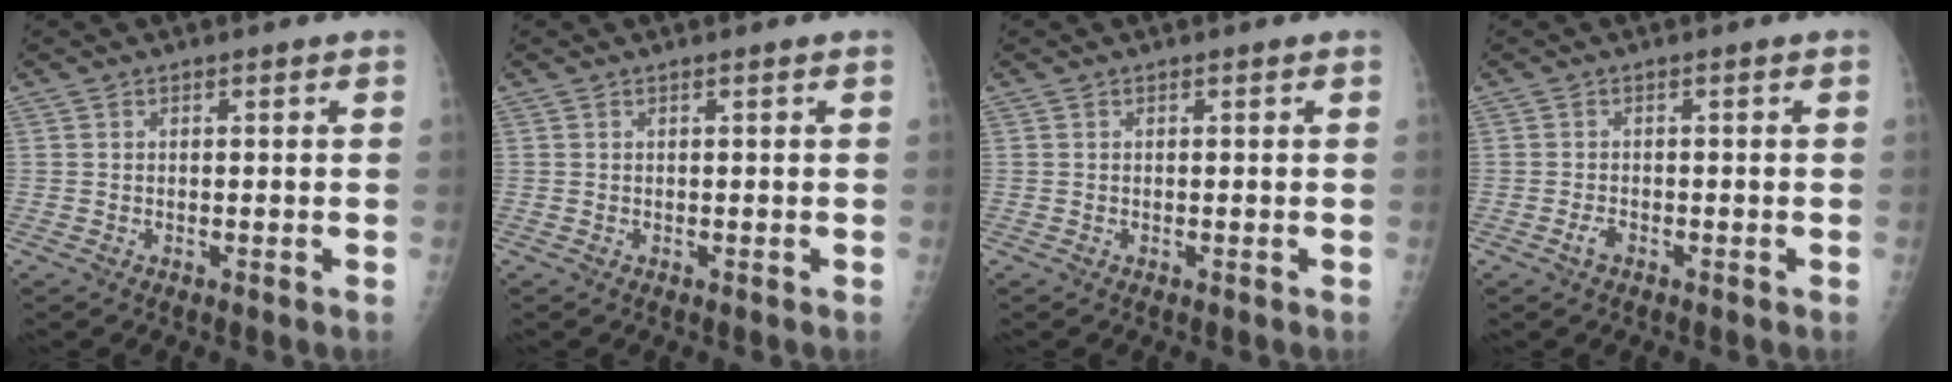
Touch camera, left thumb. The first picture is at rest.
{"total": 0.0}
{"total": 0.0}
{"total": 1.3, "force": [-0.9, 0.7, 0.6], "torque": [-0.010, 0.007, -0.019]}